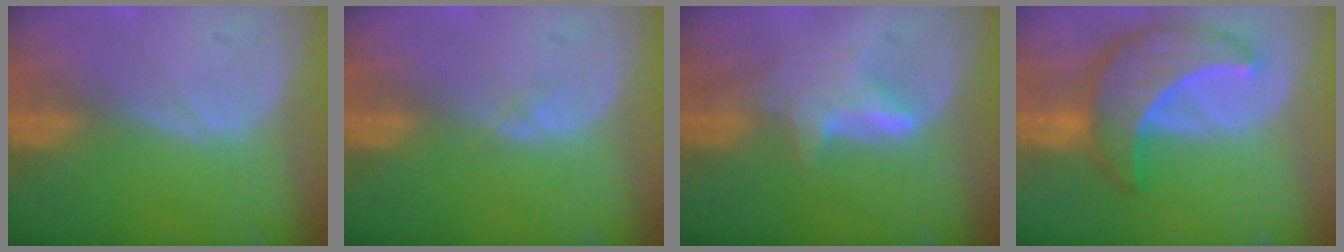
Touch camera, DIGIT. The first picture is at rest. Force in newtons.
{"total": 0.6, "press": 0.5, "slide": 0.2}
{"total": 4.3, "press": 4.3, "slide": 0.4}
{"total": 9.6, "press": 9.6, "slide": 0.8}